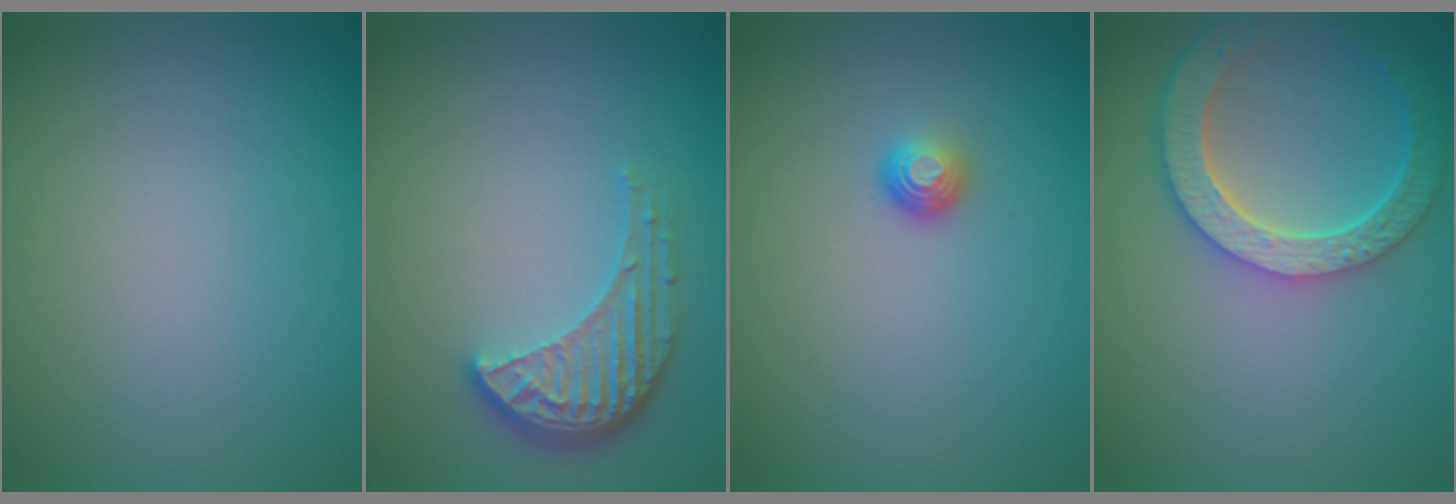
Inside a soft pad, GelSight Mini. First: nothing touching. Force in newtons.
{"total": 4.1, "press": 3.2, "slide": 2.5}
{"total": 1.5, "press": 1.0, "slide": 1.1}
{"total": 6.0, "press": 4.7, "slide": 3.7}